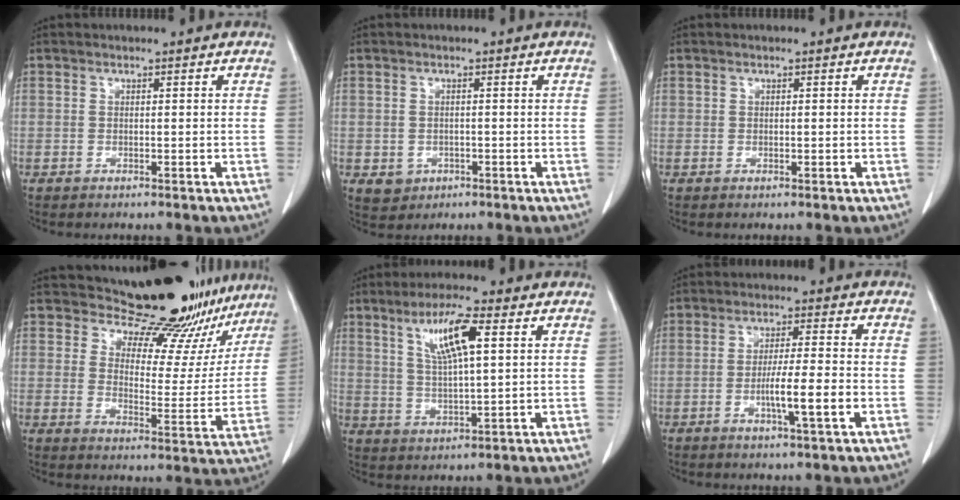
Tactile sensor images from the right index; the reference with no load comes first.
{"total": 3.0, "force": [-0.9, 2.8, 0.8], "torque": [-0.009, 0.002, -0.004]}
{"total": 0.0}
{"total": 16.2, "force": [15.3, 3.2, 4.2], "torque": [-0.044, -0.070, 0.183]}
{"total": 8.6, "force": [3.4, 1.0, 7.8], "torque": [-0.147, 0.004, 0.065]}
{"total": 6.9, "force": [-2.1, -0.1, 6.6], "torque": [-0.113, -0.007, -0.038]}